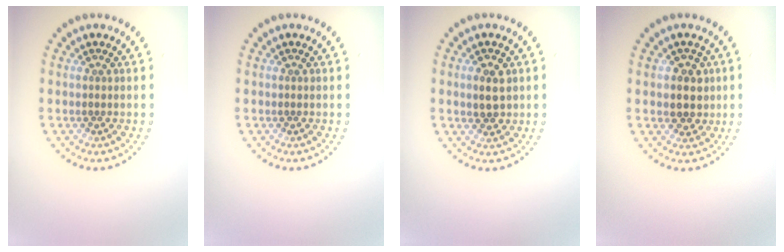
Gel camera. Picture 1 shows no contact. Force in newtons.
{"total": 0.0}
{"total": 2.4, "press": 2.3, "slide": 0.4}
{"total": 2.8, "press": 2.6, "slide": 0.9}